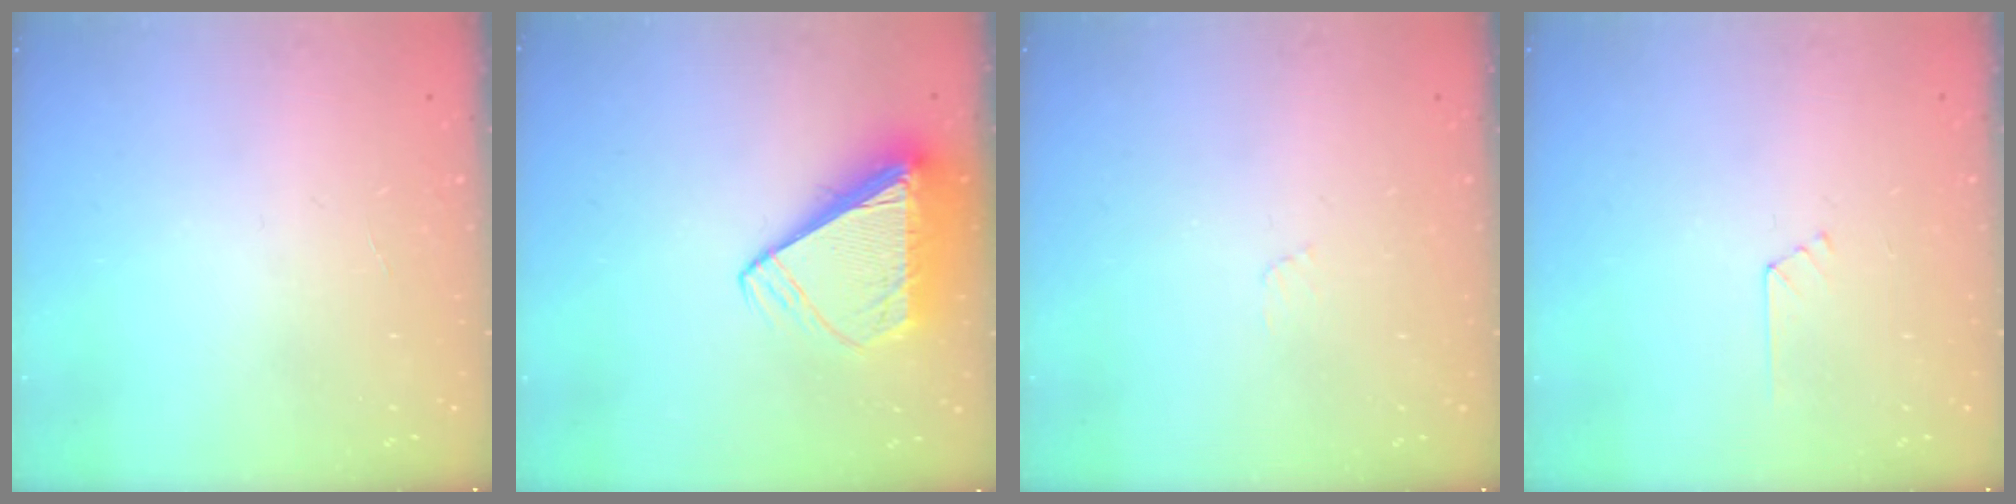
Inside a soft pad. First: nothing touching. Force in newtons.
{"total": 8.9, "press": 8.8, "slide": 1.4}
{"total": 2.7, "press": 2.7, "slide": 0.2}
{"total": 3.6, "press": 3.6, "slide": 0.4}